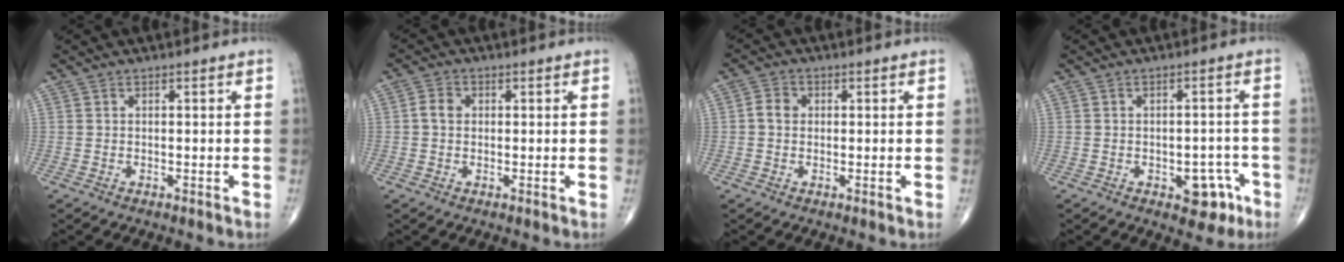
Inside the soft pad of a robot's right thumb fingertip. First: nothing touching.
{"total": 2.7, "force": [0.2, 2.1, 1.6], "torque": [-0.027, 0.006, -0.001]}
{"total": 2.8, "force": [0.1, 2.4, 1.5], "torque": [-0.022, 0.008, -0.003]}
{"total": 6.5, "force": [-2.9, 3.8, 4.4], "torque": [-0.022, 0.025, -0.029]}